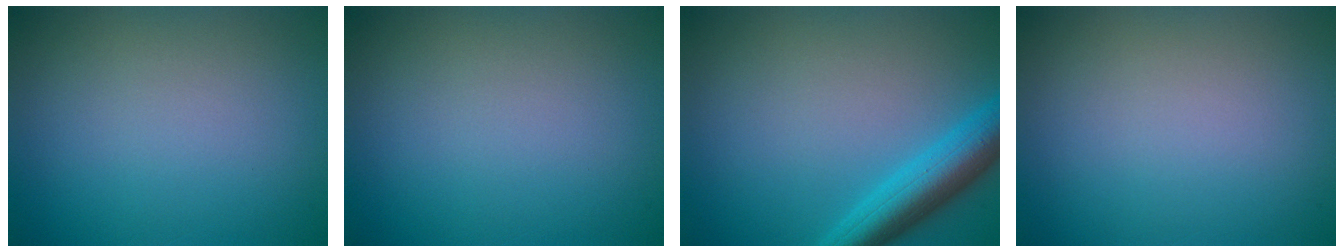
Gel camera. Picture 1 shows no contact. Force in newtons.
{"total": 0.0}
{"total": 5.5, "press": 5.5, "slide": 0.3}
{"total": 0.0}